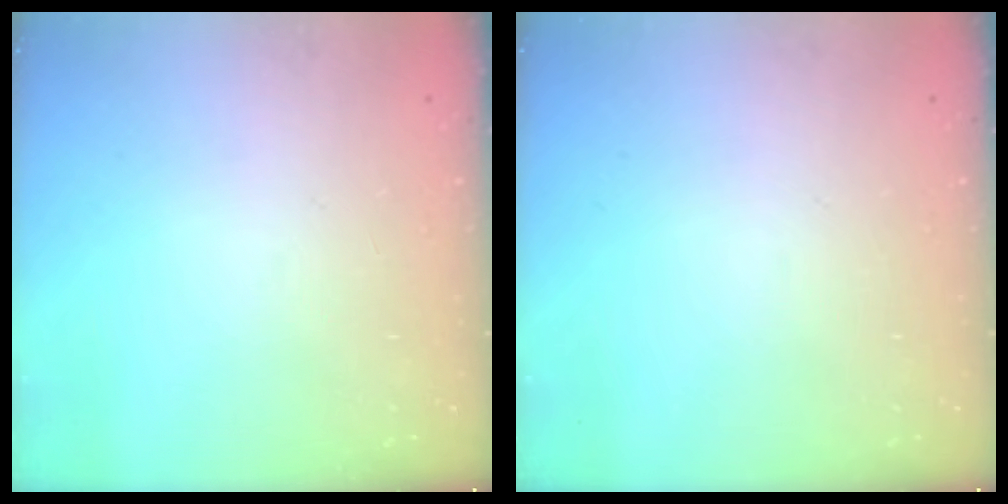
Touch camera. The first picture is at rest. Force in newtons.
{"total": 0.0}